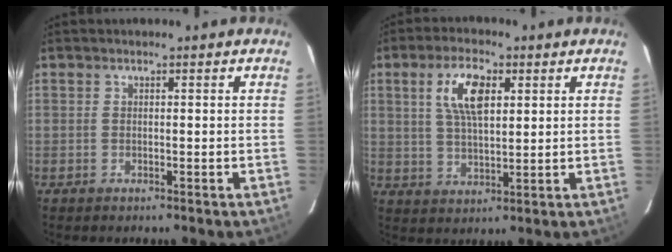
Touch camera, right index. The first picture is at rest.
{"total": 8.4, "force": [3.0, 3.5, 7.0], "torque": [-0.133, 0.010, 0.059]}